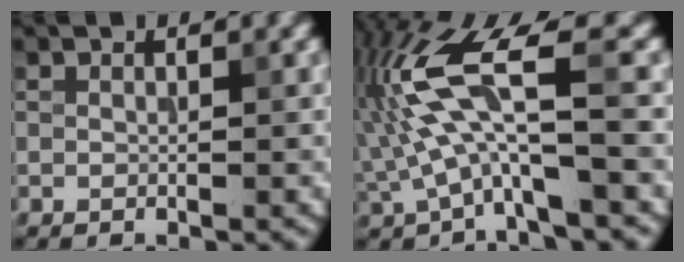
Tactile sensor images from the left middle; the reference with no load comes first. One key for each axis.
{"total": 8.3, "fx": -0.1, "fy": 2.3, "fz": 8.0, "tx": -0.171, "ty": 0.020, "tz": -0.004}